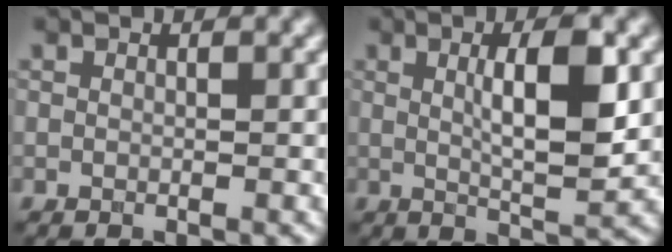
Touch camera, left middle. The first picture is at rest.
{"total": 6.1, "force": [1.0, 1.2, 5.9], "torque": [-0.091, 0.005, 0.018]}